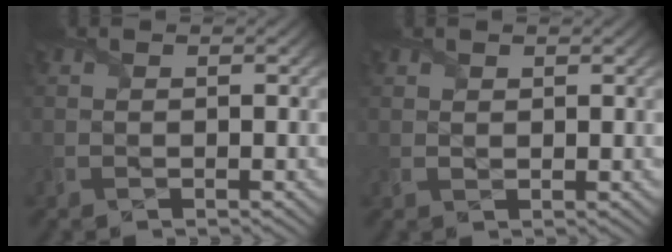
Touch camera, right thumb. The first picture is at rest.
{"total": 1.0, "force": [0.8, 0.6, 0.2], "torque": [-0.007, -0.001, 0.018]}